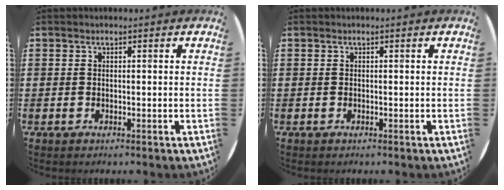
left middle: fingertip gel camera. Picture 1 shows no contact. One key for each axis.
{"total": 0.0}